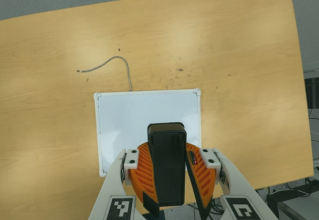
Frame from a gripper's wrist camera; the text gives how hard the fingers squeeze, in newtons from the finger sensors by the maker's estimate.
{"total": 10.7, "left": 10.2, "right": 11.1}